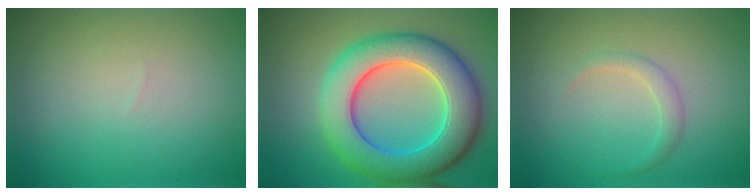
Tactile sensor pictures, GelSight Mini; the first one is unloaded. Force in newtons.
{"total": 10.2, "press": 10.2, "slide": 0.5}
{"total": 1.2, "press": 1.2, "slide": 0.1}